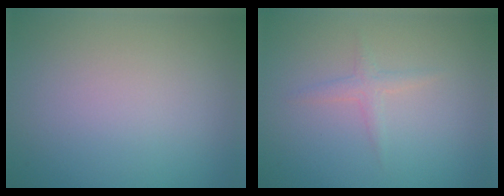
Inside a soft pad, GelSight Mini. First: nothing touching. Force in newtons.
{"total": 1.2, "press": 1.2, "slide": 0.0}